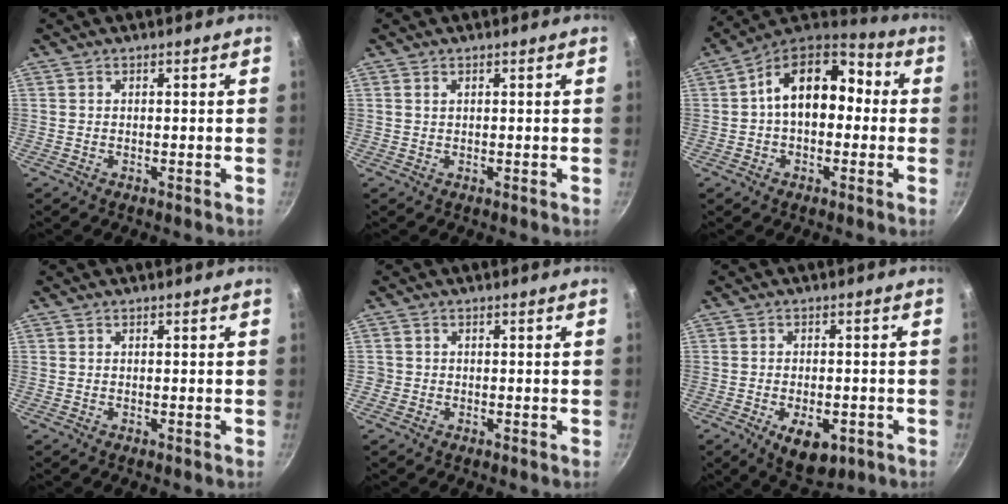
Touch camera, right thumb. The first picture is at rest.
{"total": 0.7, "force": [0.3, 0.4, 0.4], "torque": [-0.008, 0.001, 0.006]}
{"total": 15.8, "force": [1.0, 10.6, 11.6], "torque": [-0.140, 0.047, -0.003]}
{"total": 0.0}
{"total": 1.2, "force": [-0.4, 1.1, 0.2], "torque": [-0.001, 0.002, -0.007]}
{"total": 8.5, "force": [-3.3, 4.6, 6.3], "torque": [-0.074, 0.008, -0.036]}